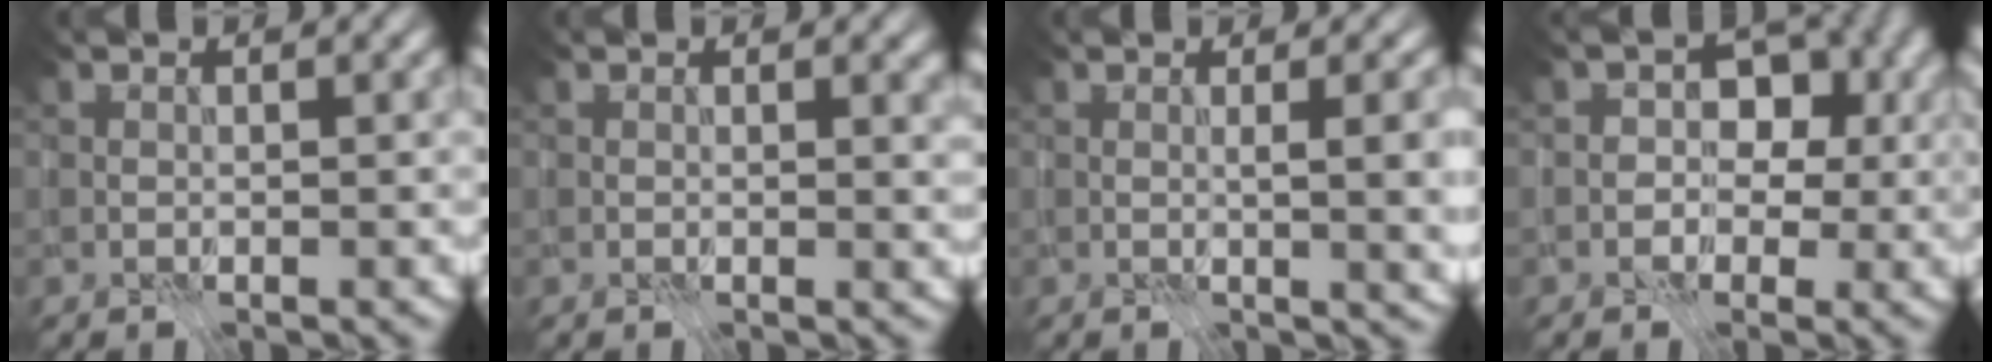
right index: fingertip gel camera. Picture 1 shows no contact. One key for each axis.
{"total": 1.1, "fx": 0.5, "fy": 0.2, "fz": 1.0, "tx": -0.011, "ty": 0.000, "tz": 0.006}
{"total": 4.4, "fx": 0.1, "fy": 1.2, "fz": 4.3, "tx": -0.054, "ty": 0.006, "tz": 0.002}
{"total": 6.5, "fx": 0.5, "fy": 5.1, "fz": 4.0, "tx": -0.001, "ty": 0.023, "tz": -0.021}